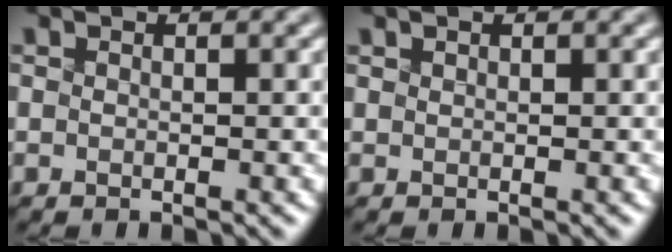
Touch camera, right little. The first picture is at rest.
{"total": 1.1, "force": [0.7, 0.6, 0.5], "torque": [-0.021, 0.011, 0.015]}